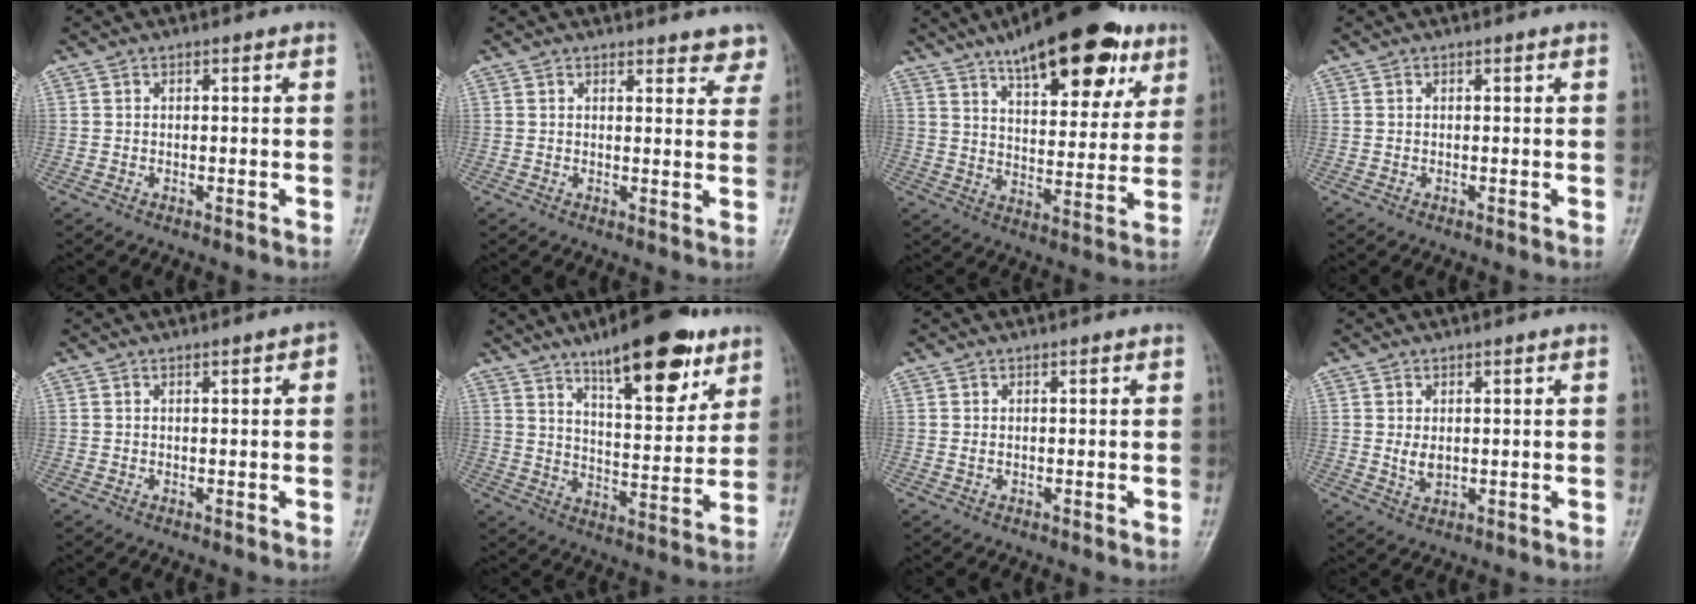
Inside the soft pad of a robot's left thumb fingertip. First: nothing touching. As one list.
[{"total": 5.0, "force": [4.5, 1.7, 1.2], "torque": [0.016, -0.025, 0.039]}, {"total": 21.5, "force": [12.9, 8.7, 14.8], "torque": [-0.177, -0.032, 0.194]}, {"total": 0.0}, {"total": 1.5, "force": [0.5, 0.4, 1.4], "torque": [-0.017, 0.002, 0.004]}, {"total": 17.3, "force": [10.9, 5.7, 12.1], "torque": [-0.144, -0.056, 0.172]}, {"total": 0.7, "force": [0.3, 0.3, 0.6], "torque": [-0.011, 0.002, 0.006]}, {"total": 2.6, "force": [0.5, 1.6, 2.0], "torque": [-0.028, -0.008, 0.013]}]